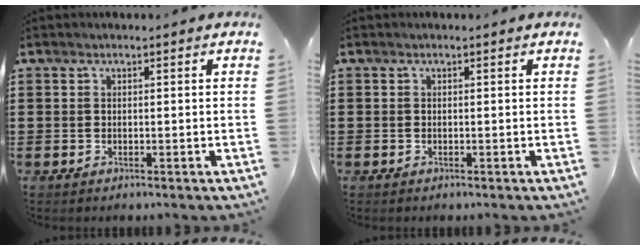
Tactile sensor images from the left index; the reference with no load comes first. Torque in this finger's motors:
{"motor_torque": [-1.31, 0.83, -1.05, -0.21]}